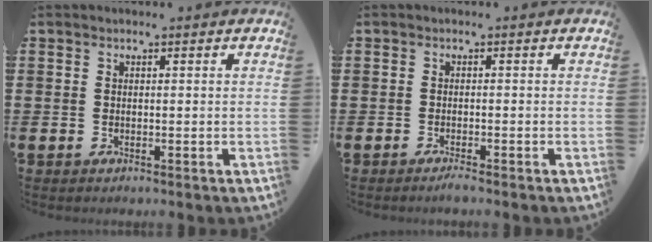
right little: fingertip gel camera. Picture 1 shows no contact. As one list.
[{"total": 0.9, "force": [-0.7, 0.0, 0.6], "torque": [-0.010, -0.003, -0.014]}]